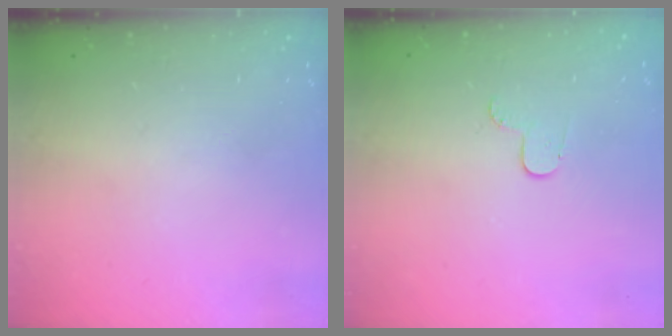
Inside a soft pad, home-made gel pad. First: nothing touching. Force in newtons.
{"total": 3.5, "press": 3.5, "slide": 0.4}